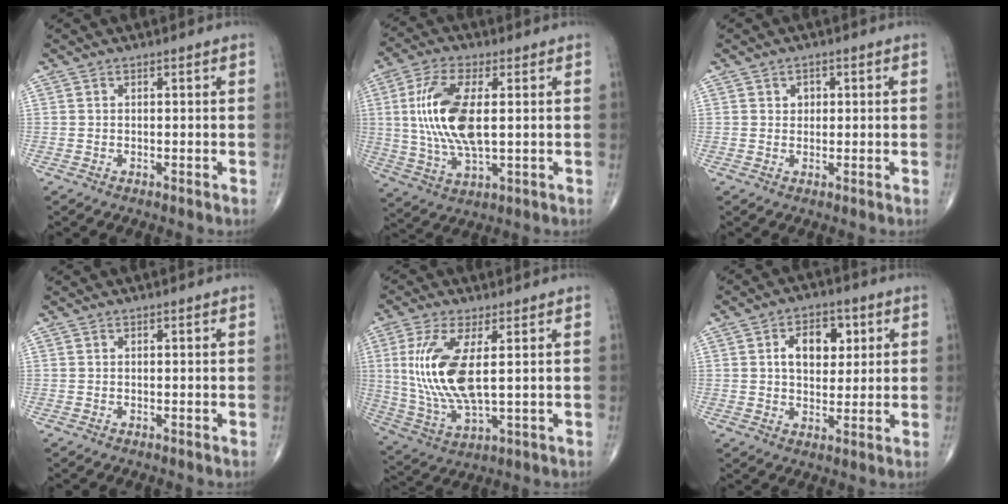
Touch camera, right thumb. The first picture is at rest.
{"total": 14.4, "force": [1.7, 5.8, 13.0], "torque": [-0.275, -0.007, 0.036]}
{"total": 1.8, "force": [0.5, 1.5, 0.9], "torque": [-0.002, -0.001, 0.006]}
{"total": 0.0}
{"total": 13.8, "force": [2.2, 4.8, 12.8], "torque": [-0.288, -0.018, 0.053]}
{"total": 8.8, "force": [2.4, 5.7, 6.3], "torque": [-0.063, -0.004, 0.037]}